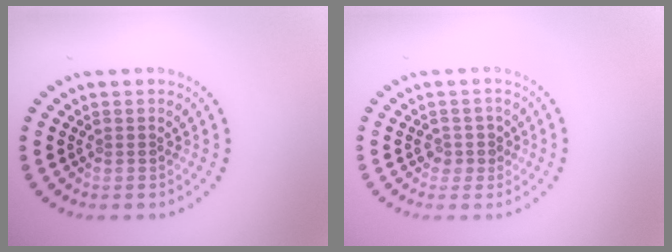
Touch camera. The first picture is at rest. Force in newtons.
{"total": 1.5, "press": 1.3, "slide": 0.8}